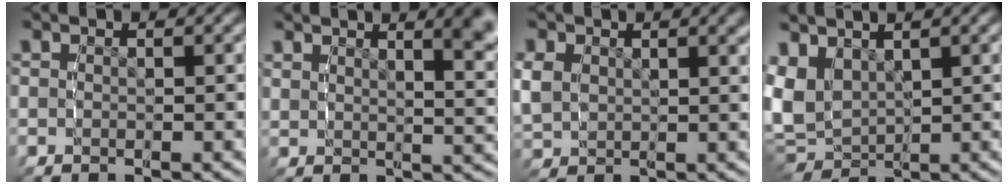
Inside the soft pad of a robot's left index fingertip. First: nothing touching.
{"total": 5.9, "force": [3.8, 1.4, 4.3], "torque": [-0.037, 0.004, 0.062]}
{"total": 3.9, "force": [1.4, 3.0, 2.0], "torque": [-0.047, -0.006, 0.036]}
{"total": 6.8, "force": [0.9, 5.9, 3.4], "torque": [-0.112, -0.034, 0.031]}